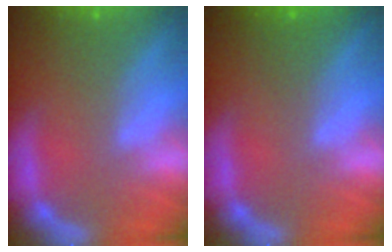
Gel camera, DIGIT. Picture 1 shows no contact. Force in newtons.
{"total": 0.9}